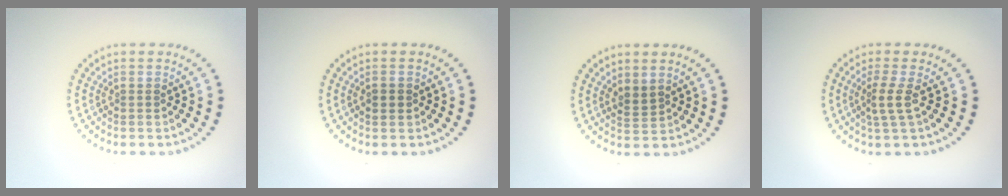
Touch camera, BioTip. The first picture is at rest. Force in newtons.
{"total": 0.9, "press": 0.9, "slide": 0.1}
{"total": 1.5, "press": 1.2, "slide": 0.9}
{"total": 2.1, "press": 1.5, "slide": 1.5}